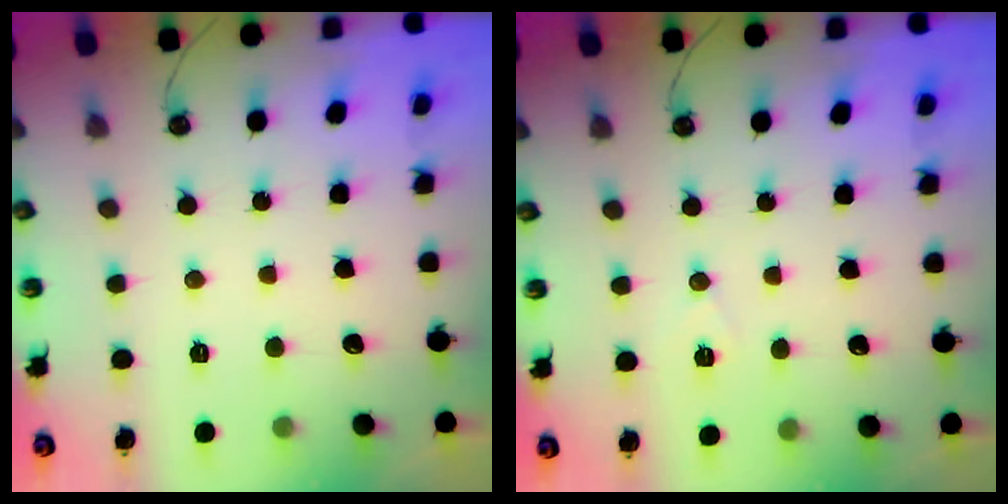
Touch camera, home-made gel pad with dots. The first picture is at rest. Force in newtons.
{"total": 5.9, "press": 3.9, "slide": 4.5}